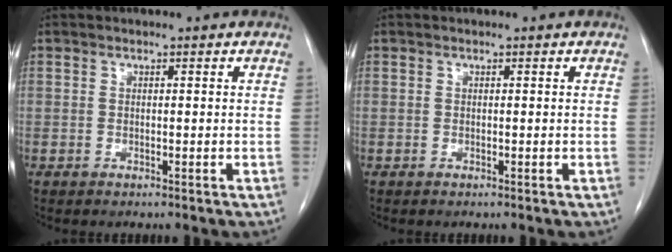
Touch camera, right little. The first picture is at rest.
{"total": 0.0}